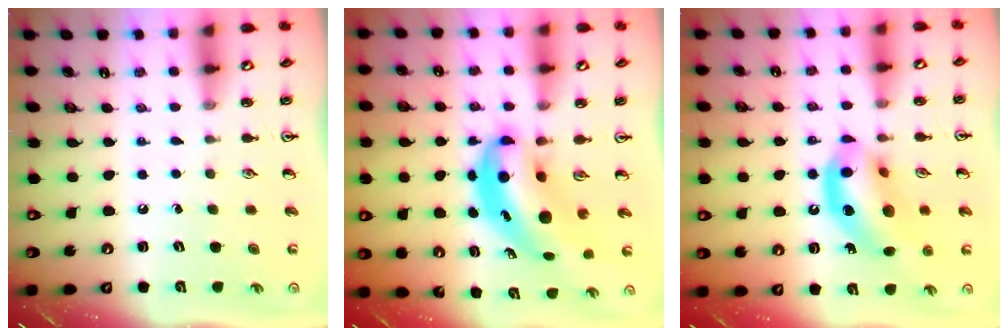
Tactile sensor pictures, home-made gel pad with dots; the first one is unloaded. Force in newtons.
{"total": 7.5, "press": 7.2, "slide": 2.3}
{"total": 14.8, "press": 14.3, "slide": 3.7}